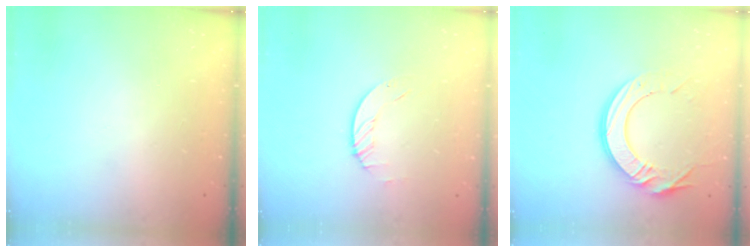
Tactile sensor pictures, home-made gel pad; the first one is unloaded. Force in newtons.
{"total": 1.2, "press": 1.2, "slide": 0.2}
{"total": 14.2, "press": 14.1, "slide": 1.5}